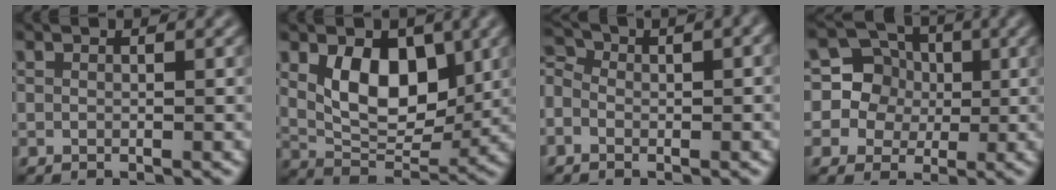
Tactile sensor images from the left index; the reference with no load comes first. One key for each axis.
{"total": 6.4, "fx": 1.6, "fy": 4.0, "fz": 4.8, "tx": -0.081, "ty": -0.012, "tz": 0.029}
{"total": 5.4, "fx": -0.9, "fy": 3.4, "fz": 4.1, "tx": -0.068, "ty": 0.021, "tz": -0.028}
{"total": 7.7, "fx": 1.0, "fy": 7.4, "fz": 1.7, "tx": -0.056, "ty": 0.036, "tz": 0.010}